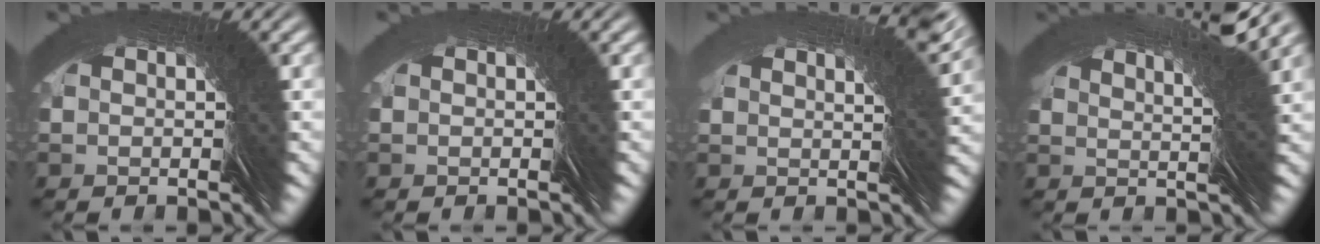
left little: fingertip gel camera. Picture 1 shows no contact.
{"total": 0.6, "force": [0.1, -0.3, -0.5], "torque": [0.010, 0.001, 0.001]}
{"total": 5.1, "force": [1.9, -4.5, -1.4], "torque": [0.057, 0.043, 0.020]}
{"total": 6.2, "force": [3.5, -5.0, -0.6], "torque": [0.026, 0.055, 0.047]}